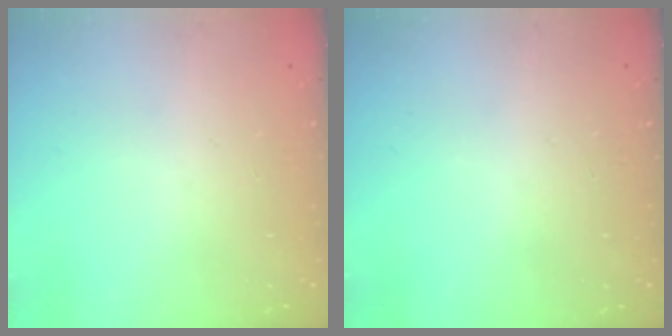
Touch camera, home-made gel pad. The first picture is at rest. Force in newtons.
{"total": 0.0}